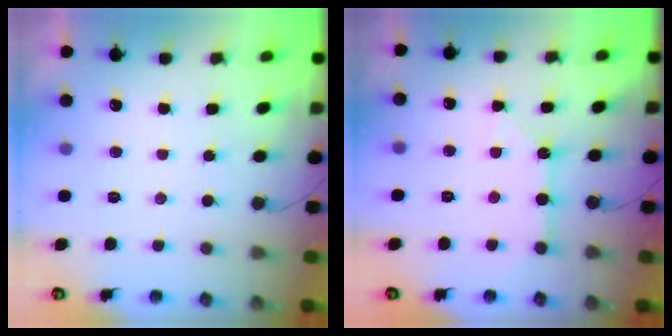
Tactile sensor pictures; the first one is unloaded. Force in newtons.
{"total": 3.1, "press": 3.1, "slide": 0.4}